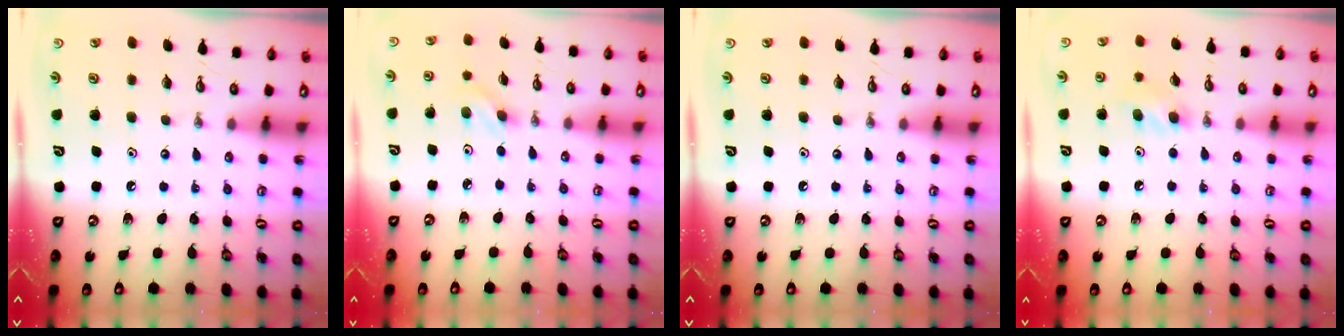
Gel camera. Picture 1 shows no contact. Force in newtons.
{"total": 3.8, "press": 3.4, "slide": 1.6}
{"total": 0.0}
{"total": 8.6, "press": 5.2, "slide": 6.9}